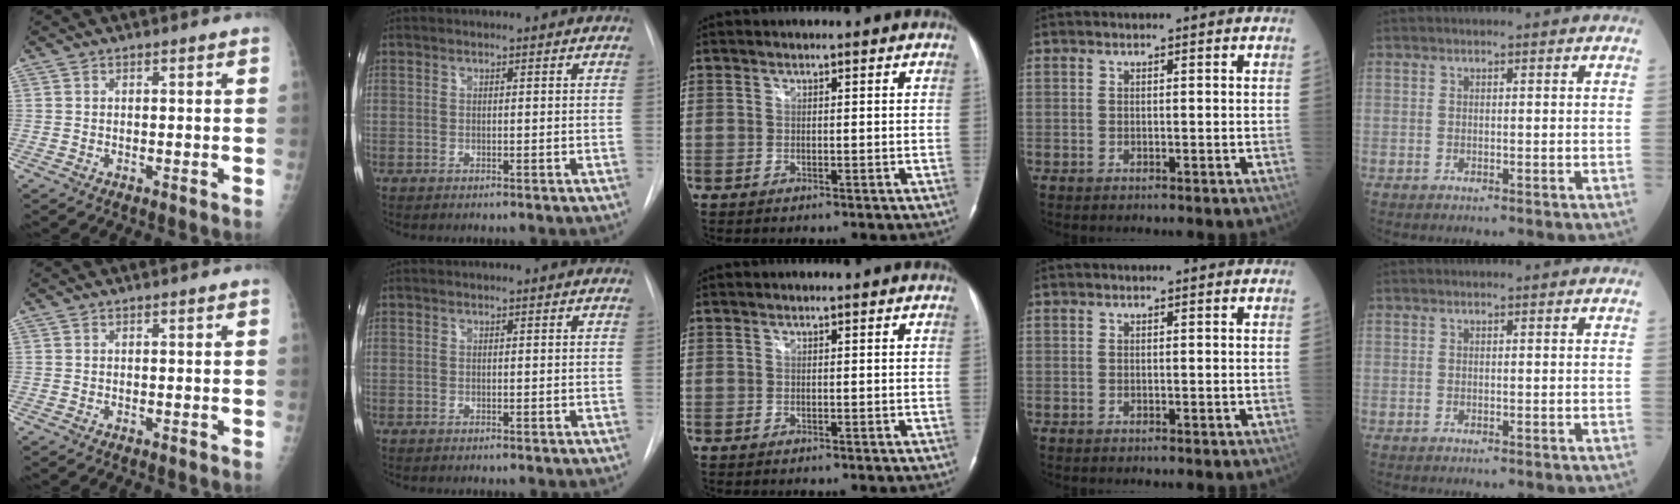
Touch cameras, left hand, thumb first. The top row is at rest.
{}